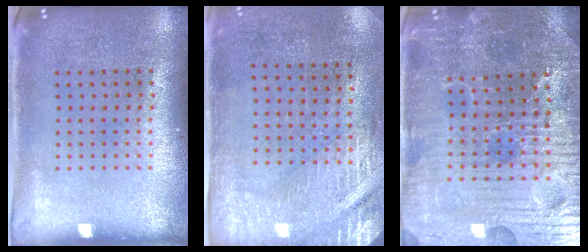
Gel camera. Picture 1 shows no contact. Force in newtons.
{"total": 2.9, "press": 2.5, "slide": 1.4}
{"total": 4.6, "press": 4.6, "slide": 0.8}